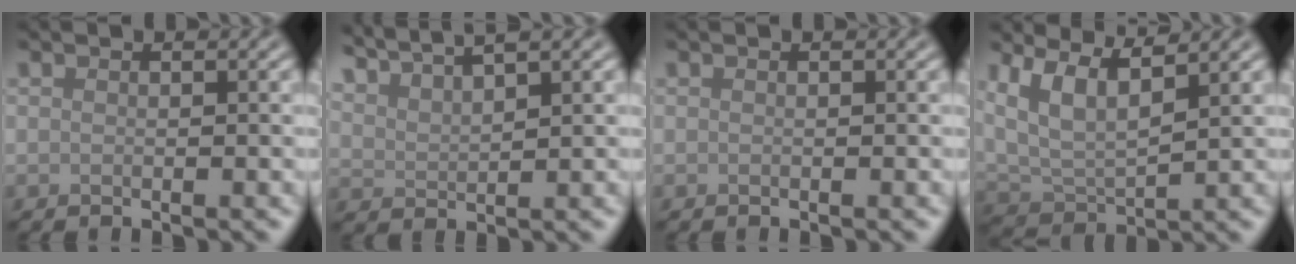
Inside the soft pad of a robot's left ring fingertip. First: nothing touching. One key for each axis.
{"total": 5.2, "fx": 4.5, "fy": 0.9, "fz": 2.6, "tx": -0.046, "ty": 0.016, "tz": 0.064}
{"total": 0.0}
{"total": 5.8, "fx": 3.6, "fy": 2.0, "fz": 4.0, "tx": -0.083, "ty": 0.003, "tz": 0.073}